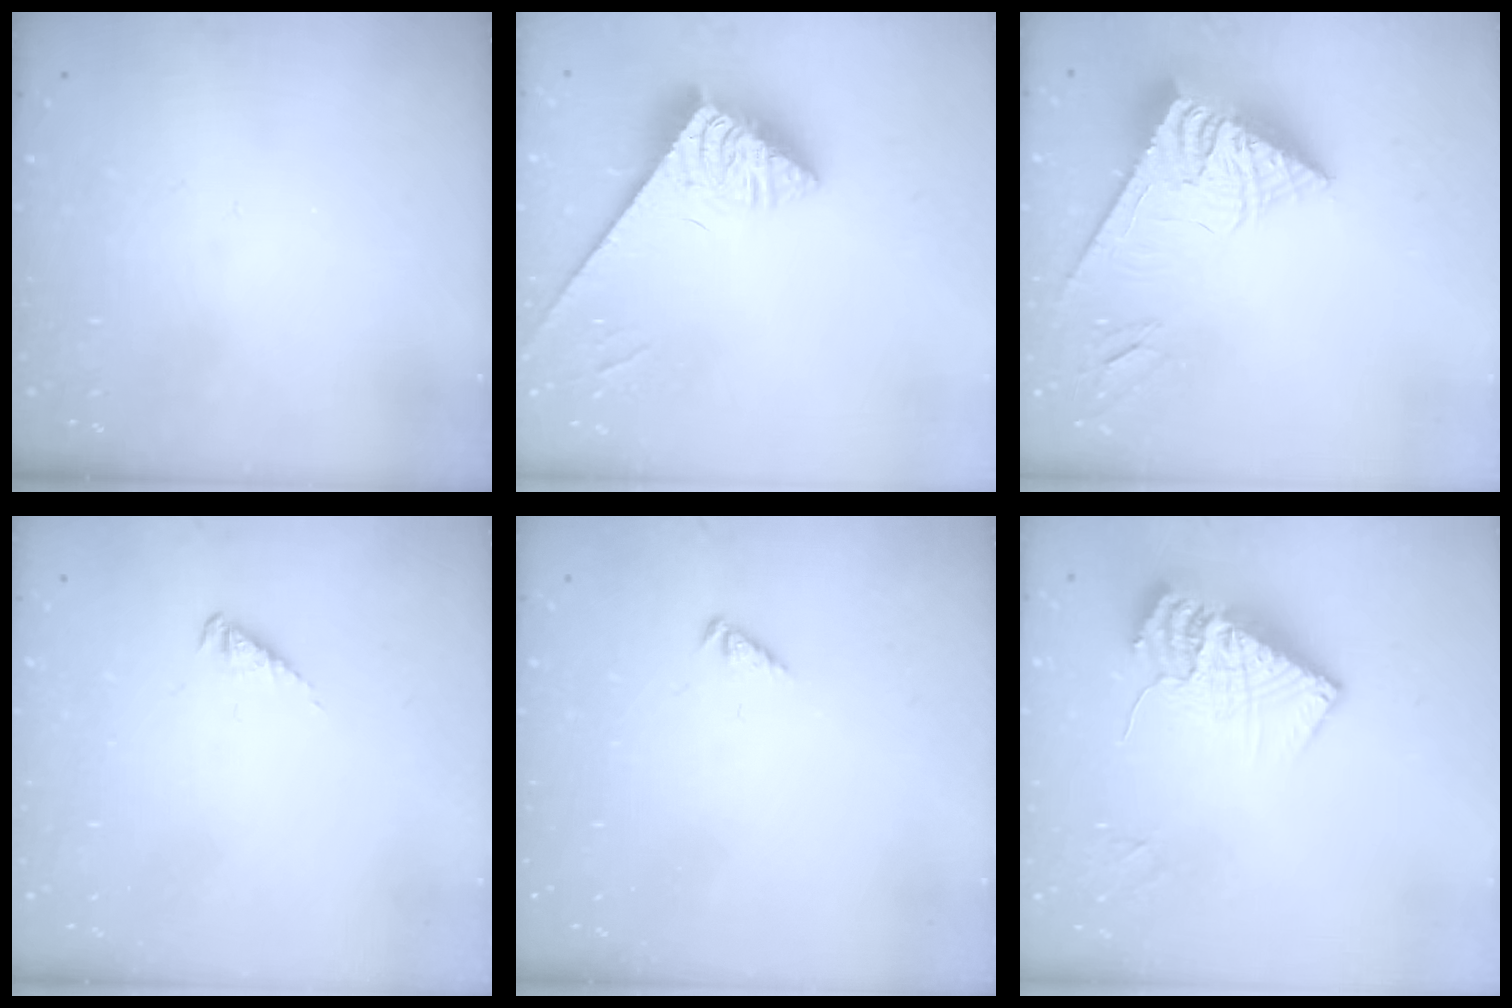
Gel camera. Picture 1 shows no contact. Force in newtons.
{"total": 3.9, "press": 3.9, "slide": 0.7}
{"total": 8.6, "press": 8.5, "slide": 0.9}
{"total": 3.0, "press": 2.9, "slide": 0.5}
{"total": 1.2, "press": 1.1, "slide": 0.3}
{"total": 14.2, "press": 14.2, "slide": 1.3}